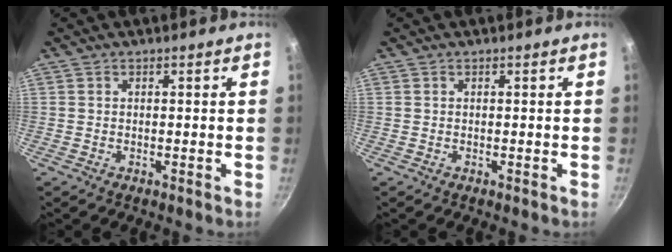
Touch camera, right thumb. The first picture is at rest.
{"total": 0.0}